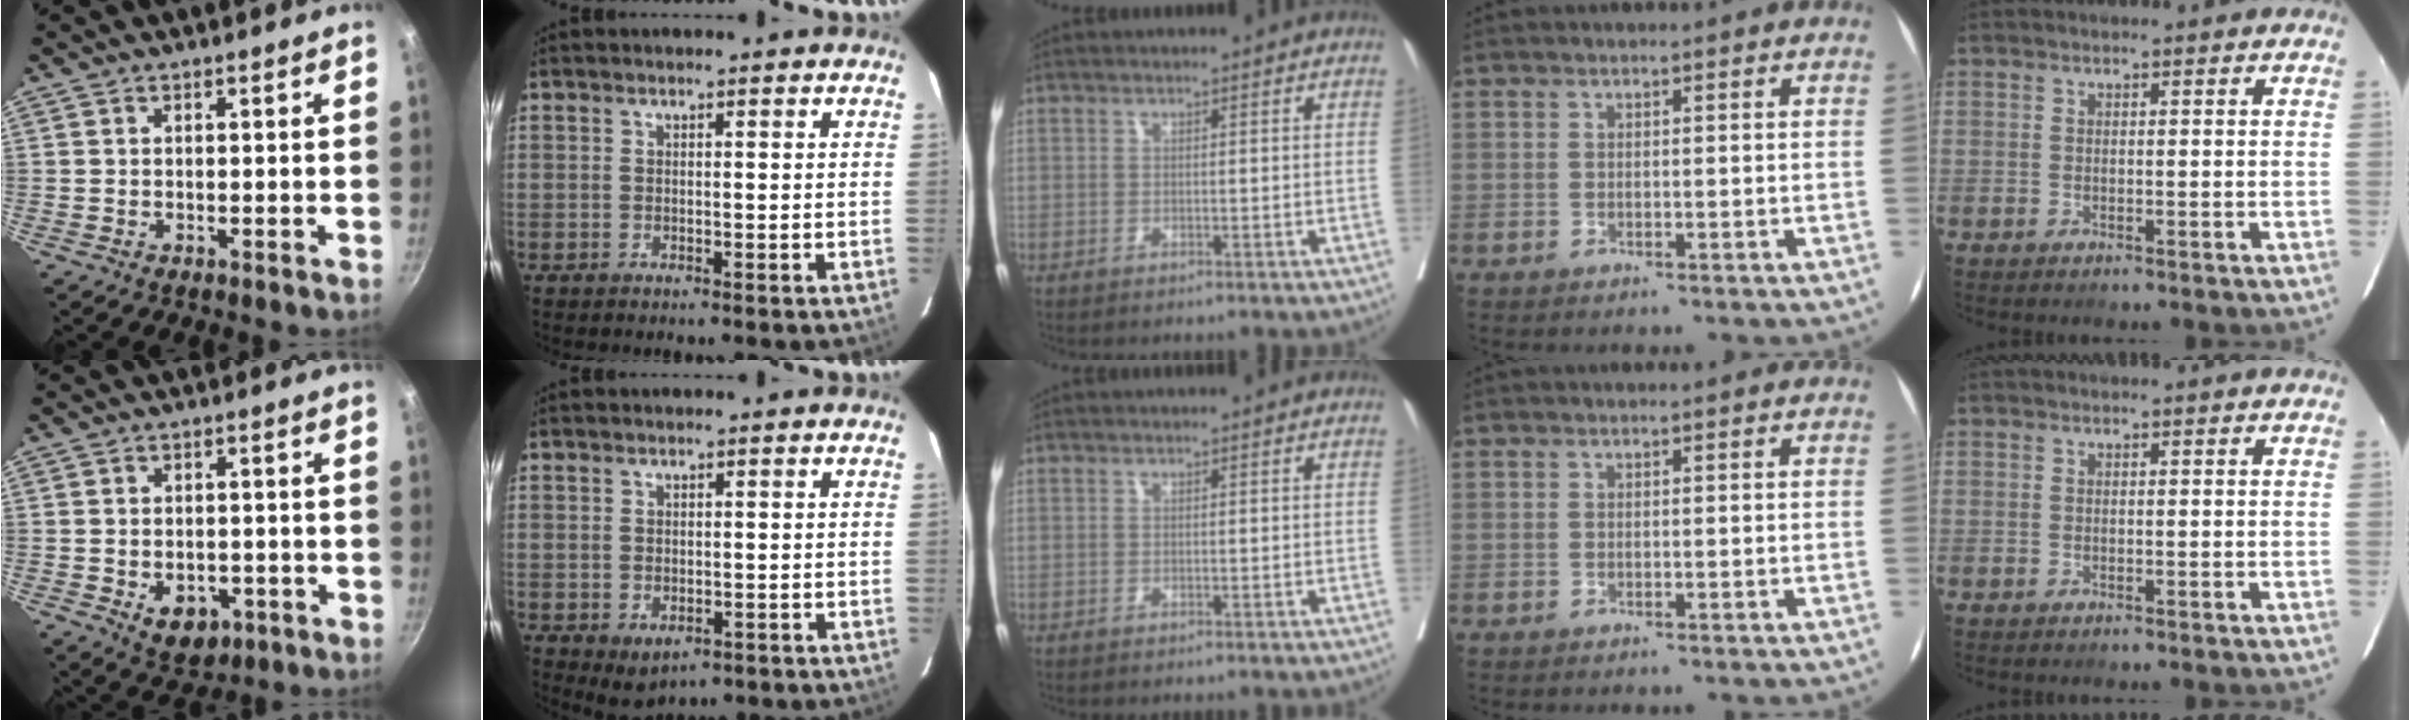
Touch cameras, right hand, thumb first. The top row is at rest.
{"thumb": {"total": 6.5, "force": [-2.2, 4.5, 4.1], "torque": [-0.045, 0.010, -0.020]}, "index": {"total": 3.3, "force": [-1.3, 2.3, 2.0], "torque": [-0.033, -0.006, -0.002]}}